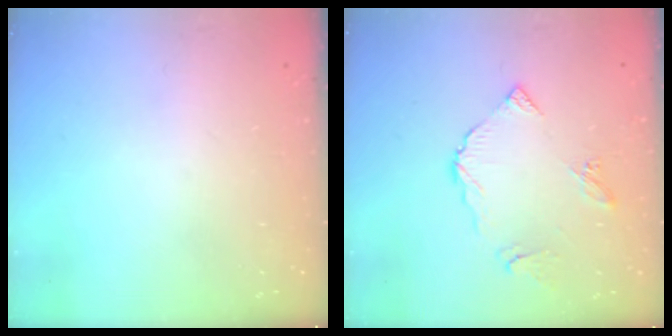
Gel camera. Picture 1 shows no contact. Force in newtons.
{"total": 7.5, "press": 7.5, "slide": 0.8}